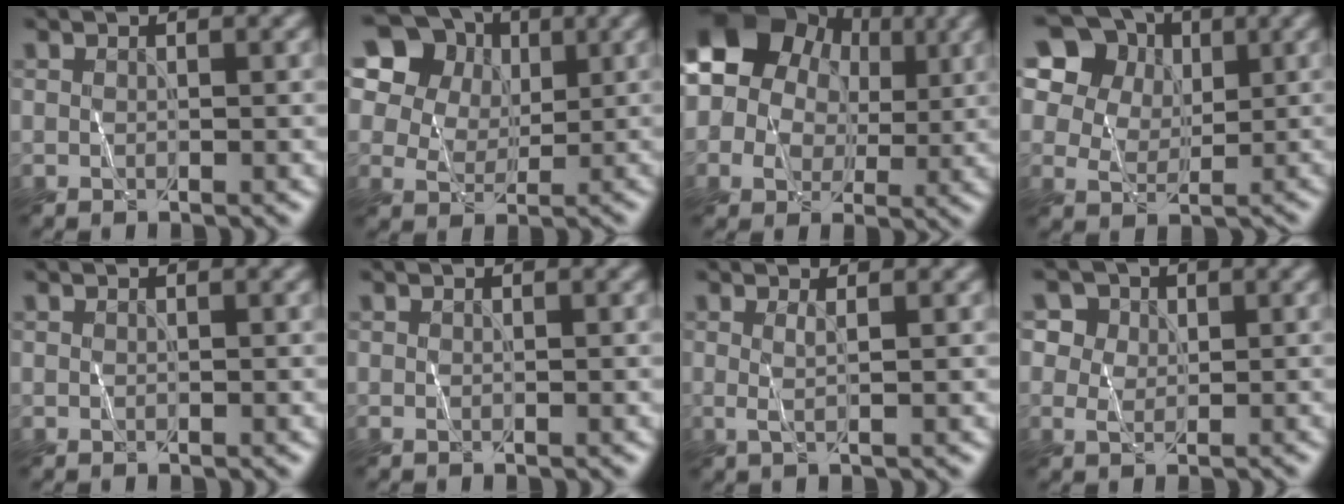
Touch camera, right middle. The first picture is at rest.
{"total": 15.4, "force": [7.6, 11.8, 6.3], "torque": [-0.176, 0.039, 0.141]}
{"total": 12.6, "force": [5.0, 10.0, 5.9], "torque": [-0.126, 0.043, 0.074]}
{"total": 14.0, "force": [7.1, 10.6, 5.8], "torque": [-0.163, 0.037, 0.134]}
{"total": 0.0}
{"total": 0.0}
{"total": 1.5, "force": [0.3, 0.4, 1.3], "torque": [-0.023, -0.002, 0.000]}
{"total": 4.2, "force": [1.9, 3.3, 1.8], "torque": [-0.028, 0.013, 0.019]}